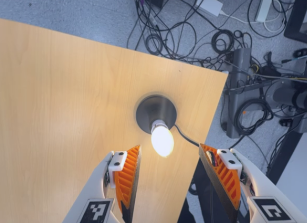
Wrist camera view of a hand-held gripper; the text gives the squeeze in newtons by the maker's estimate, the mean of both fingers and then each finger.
{"total": 0.0}